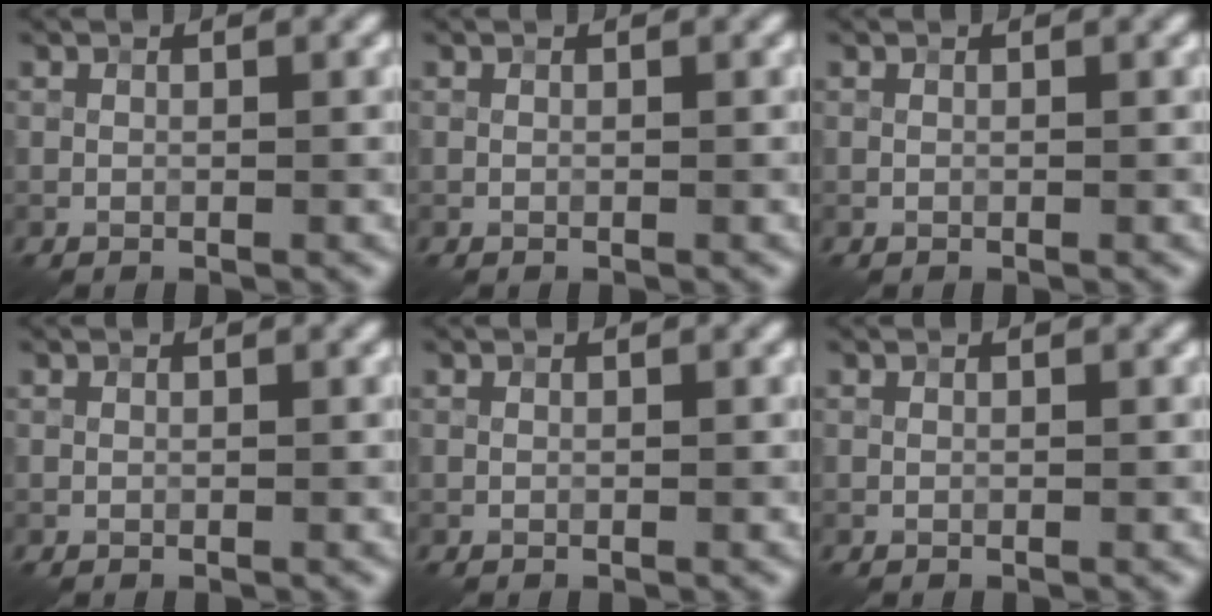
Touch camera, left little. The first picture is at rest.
{"total": 0.0}
{"total": 0.0}
{"total": 0.0}
{"total": 0.0}
{"total": 0.0}